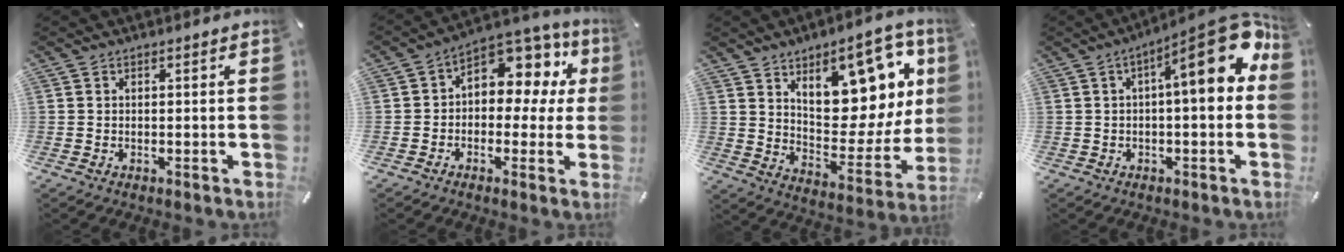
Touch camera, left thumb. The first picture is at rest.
{"total": 9.7, "force": [2.9, 6.8, 6.3], "torque": [-0.084, -0.032, 0.051]}
{"total": 20.3, "force": [10.8, 9.9, 14.0], "torque": [-0.185, -0.082, 0.182]}
{"total": 16.3, "force": [4.9, 4.6, 14.9], "torque": [-0.192, -0.043, 0.067]}